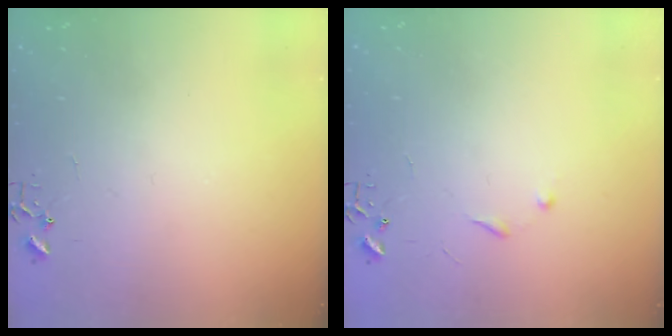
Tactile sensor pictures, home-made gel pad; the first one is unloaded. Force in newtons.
{"total": 6.0, "press": 6.0, "slide": 0.6}